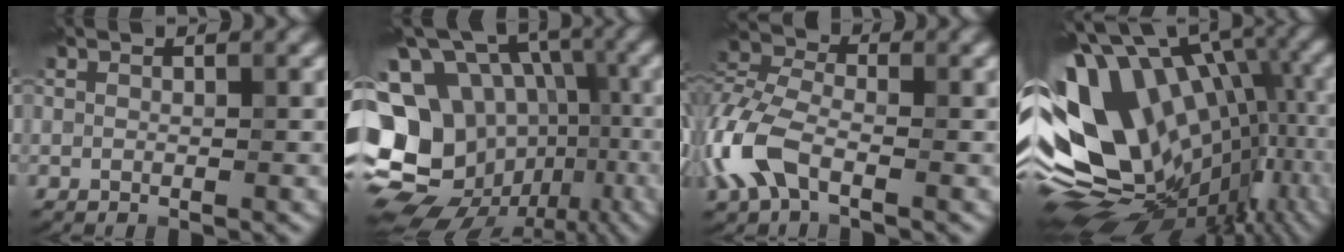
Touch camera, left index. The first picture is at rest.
{"total": 17.2, "force": [-4.0, 14.0, 9.3], "torque": [-0.189, 0.003, -0.032]}
{"total": 6.6, "force": [-2.8, 3.6, 4.8], "torque": [-0.126, 0.006, -0.074]}
{"total": 17.9, "force": [-0.4, 10.5, 14.5], "torque": [-0.248, -0.021, 0.010]}